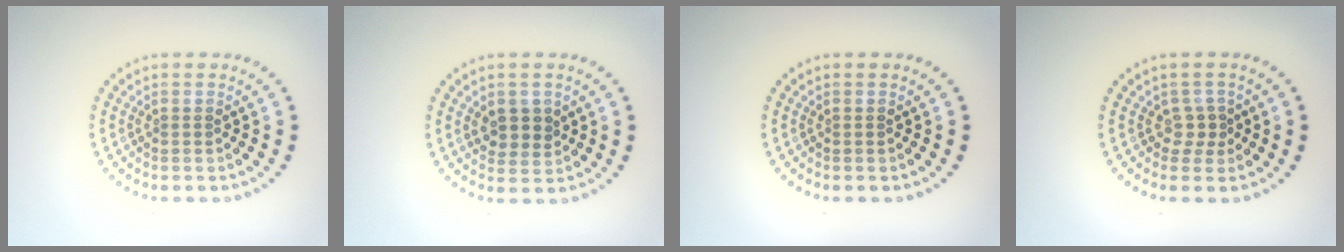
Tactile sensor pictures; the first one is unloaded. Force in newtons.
{"total": 2.5, "press": 2.3, "slide": 0.8}
{"total": 0.0}
{"total": 1.6, "press": 1.1, "slide": 1.1}